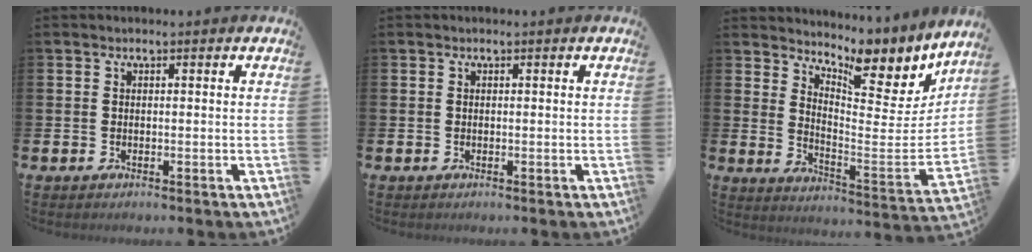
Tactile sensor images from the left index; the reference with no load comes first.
{"total": 0.0}
{"total": 8.4, "force": [7.8, 2.1, 2.4], "torque": [-0.040, -0.081, 0.130]}